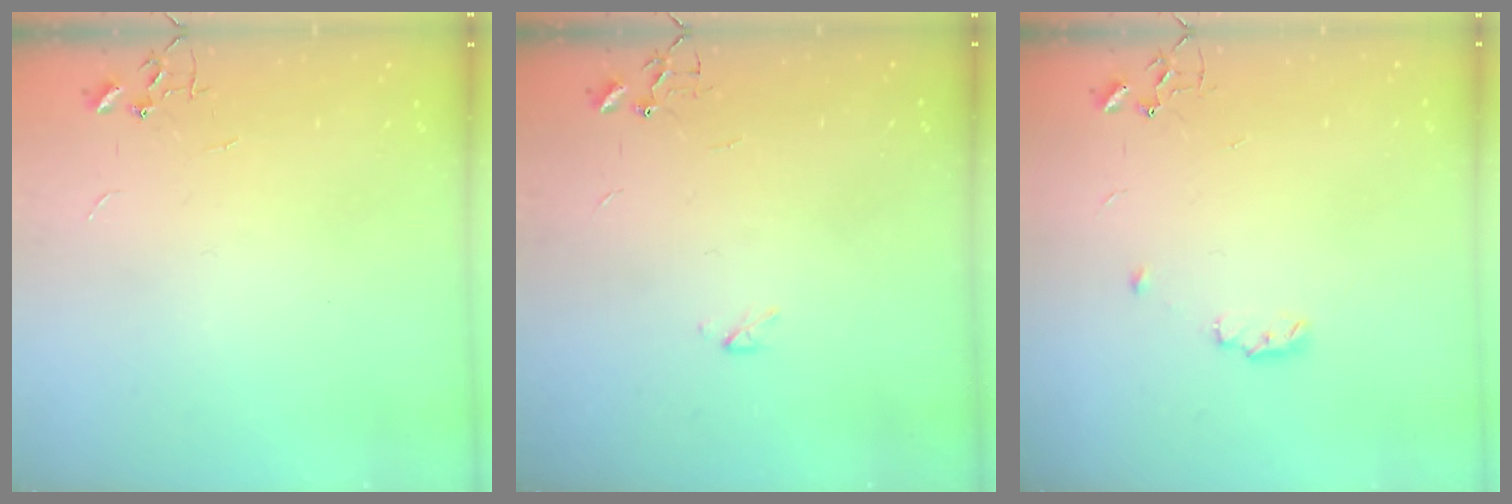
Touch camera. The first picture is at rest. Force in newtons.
{"total": 2.2, "press": 2.2, "slide": 0.4}
{"total": 6.4, "press": 6.3, "slide": 0.8}